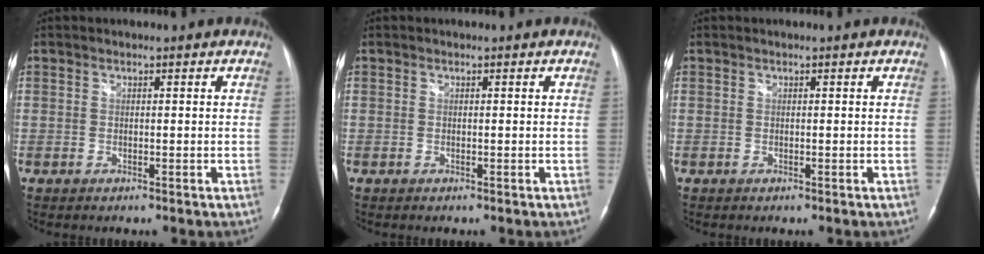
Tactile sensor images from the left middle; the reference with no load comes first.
{"total": 0.0}
{"total": 0.0}